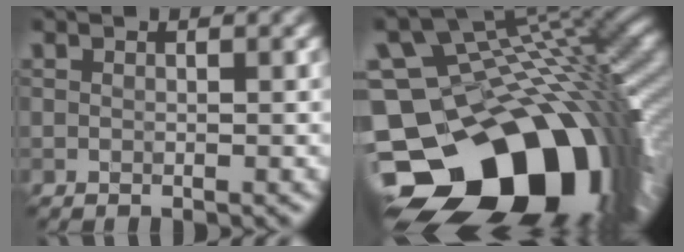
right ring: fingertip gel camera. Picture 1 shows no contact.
{"total": 19.2, "force": [-7.3, 12.4, 12.7], "torque": [-0.219, -0.034, -0.100]}